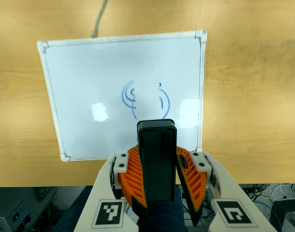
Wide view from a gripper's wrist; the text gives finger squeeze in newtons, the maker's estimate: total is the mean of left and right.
{"total": 8.9, "left": 9.5, "right": 8.3}